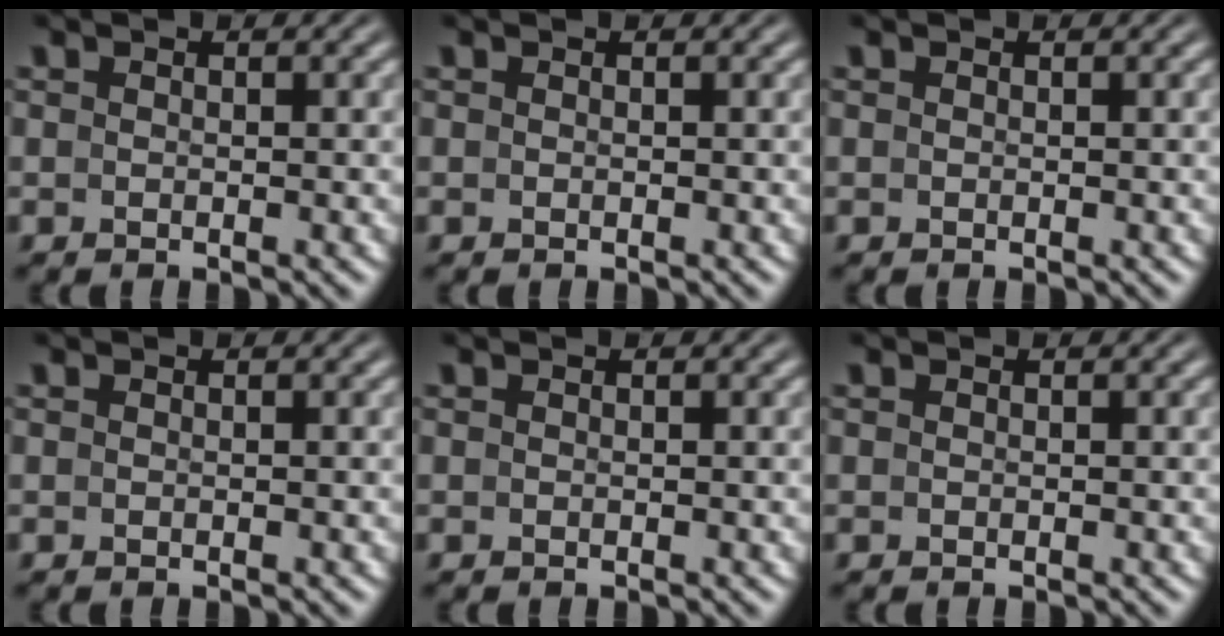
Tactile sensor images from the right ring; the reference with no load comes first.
{"total": 0.0}
{"total": 0.0}
{"total": 0.0}
{"total": 0.0}
{"total": 0.0}